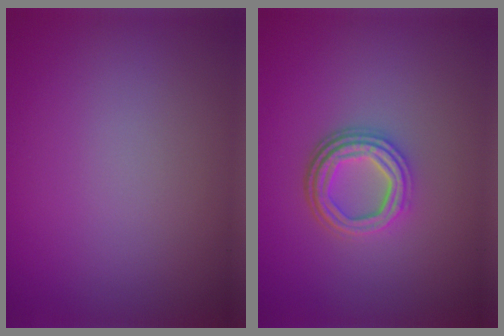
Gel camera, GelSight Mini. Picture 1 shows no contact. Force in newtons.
{"total": 4.4, "press": 3.2, "slide": 3.0}